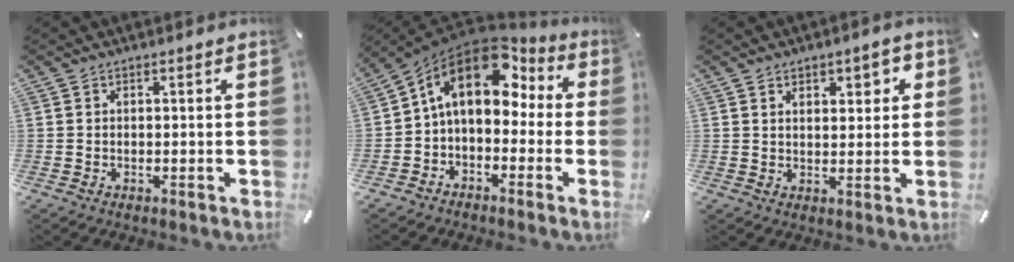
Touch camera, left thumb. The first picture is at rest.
{"total": 15.0, "force": [4.4, 9.9, 10.4], "torque": [-0.177, -0.008, 0.069]}
{"total": 3.6, "force": [1.8, 2.3, 2.1], "torque": [-0.022, -0.006, 0.025]}